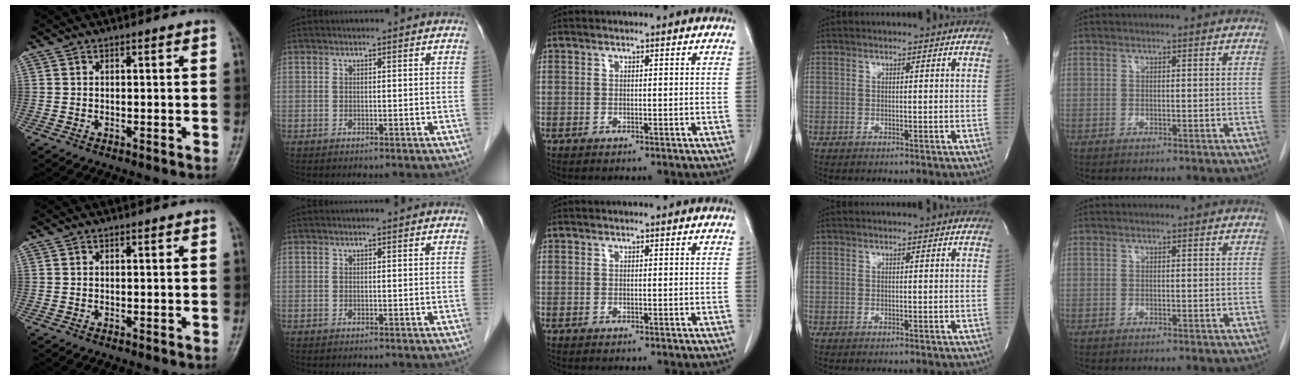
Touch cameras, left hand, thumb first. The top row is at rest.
{}